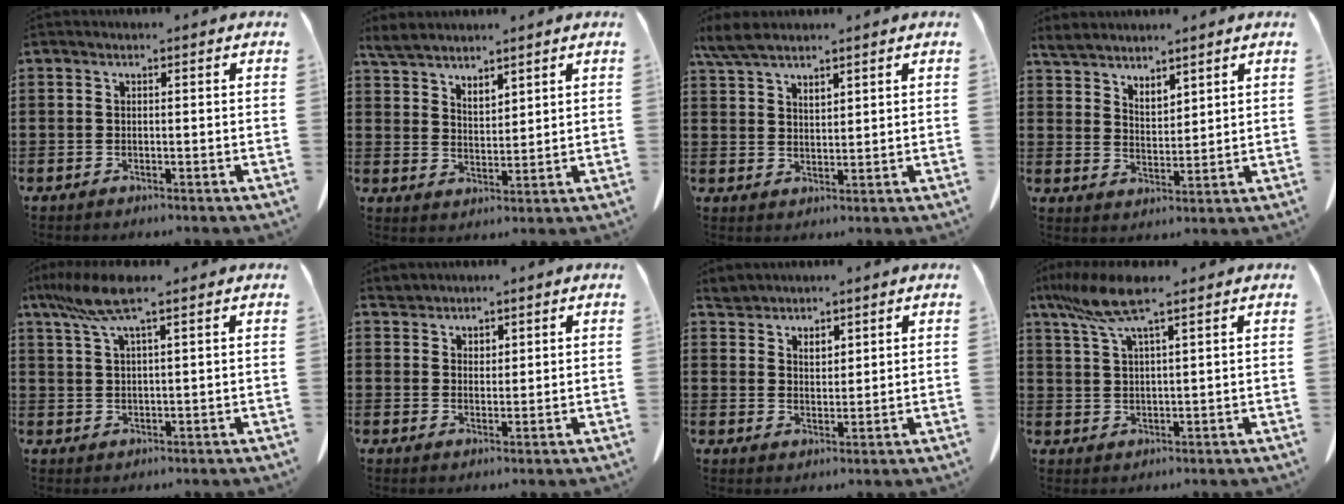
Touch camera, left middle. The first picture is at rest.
{"total": 3.9, "force": [3.7, 0.9, 0.8], "torque": [-0.030, -0.006, 0.069]}
{"total": 4.2, "force": [3.4, 1.2, 2.1], "torque": [-0.050, 0.000, 0.063]}
{"total": 3.7, "force": [3.6, 0.6, 0.3], "torque": [-0.020, -0.012, 0.066]}
{"total": 6.8, "force": [4.3, 0.7, 5.3], "torque": [-0.120, -0.005, 0.075]}
{"total": 2.1, "force": [1.9, 0.9, 0.0], "torque": [-0.006, 0.004, 0.037]}
{"total": 3.1, "force": [2.9, 1.3, 0.2], "torque": [-0.015, 0.000, 0.055]}
{"total": 8.0, "force": [5.5, 1.0, 5.7], "torque": [-0.139, -0.016, 0.093]}